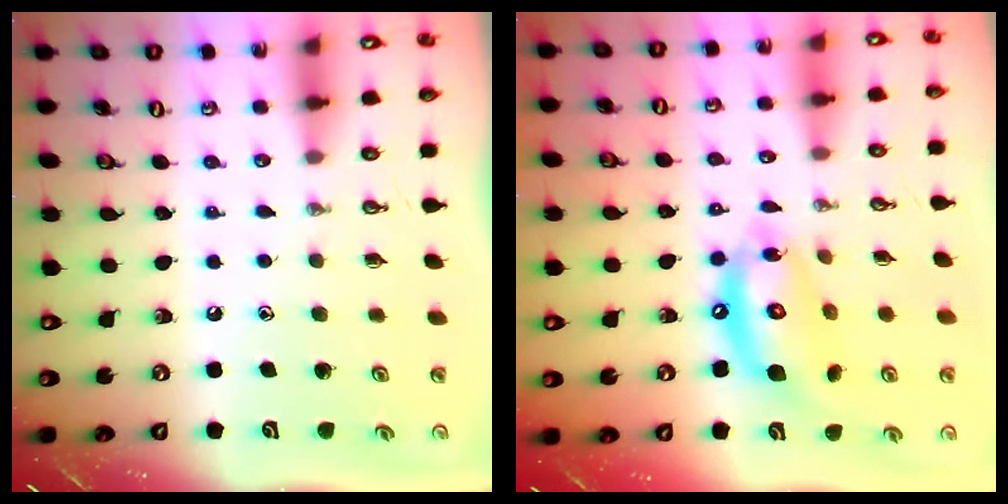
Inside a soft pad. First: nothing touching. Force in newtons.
{"total": 14.4, "press": 14.3, "slide": 1.7}